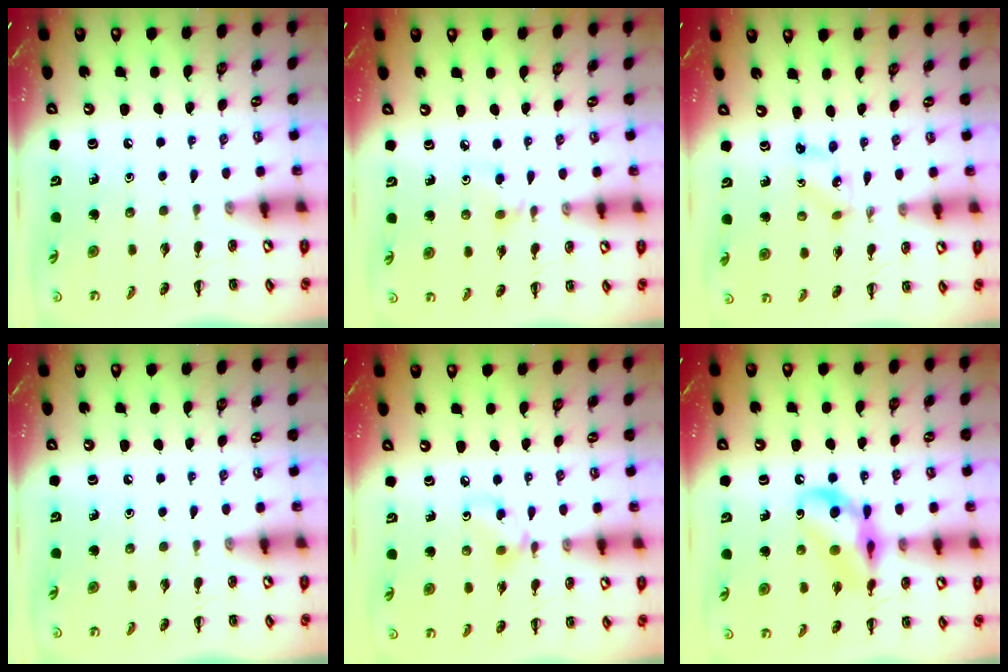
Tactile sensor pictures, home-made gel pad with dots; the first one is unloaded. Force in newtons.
{"total": 3.7, "press": 3.5, "slide": 1.2}
{"total": 1.2, "press": 1.2, "slide": 0.1}
{"total": 0.0}
{"total": 5.7, "press": 5.7, "slide": 0.5}
{"total": 14.1, "press": 13.8, "slide": 3.0}